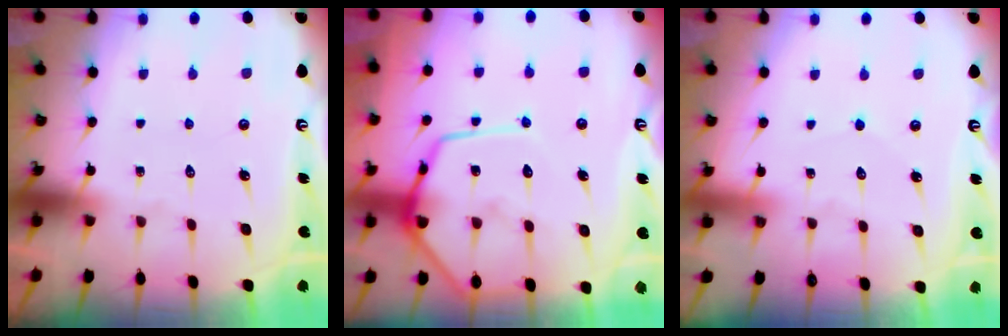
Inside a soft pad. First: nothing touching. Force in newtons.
{"total": 13.5, "press": 13.5, "slide": 1.3}
{"total": 2.6, "press": 2.6, "slide": 0.2}